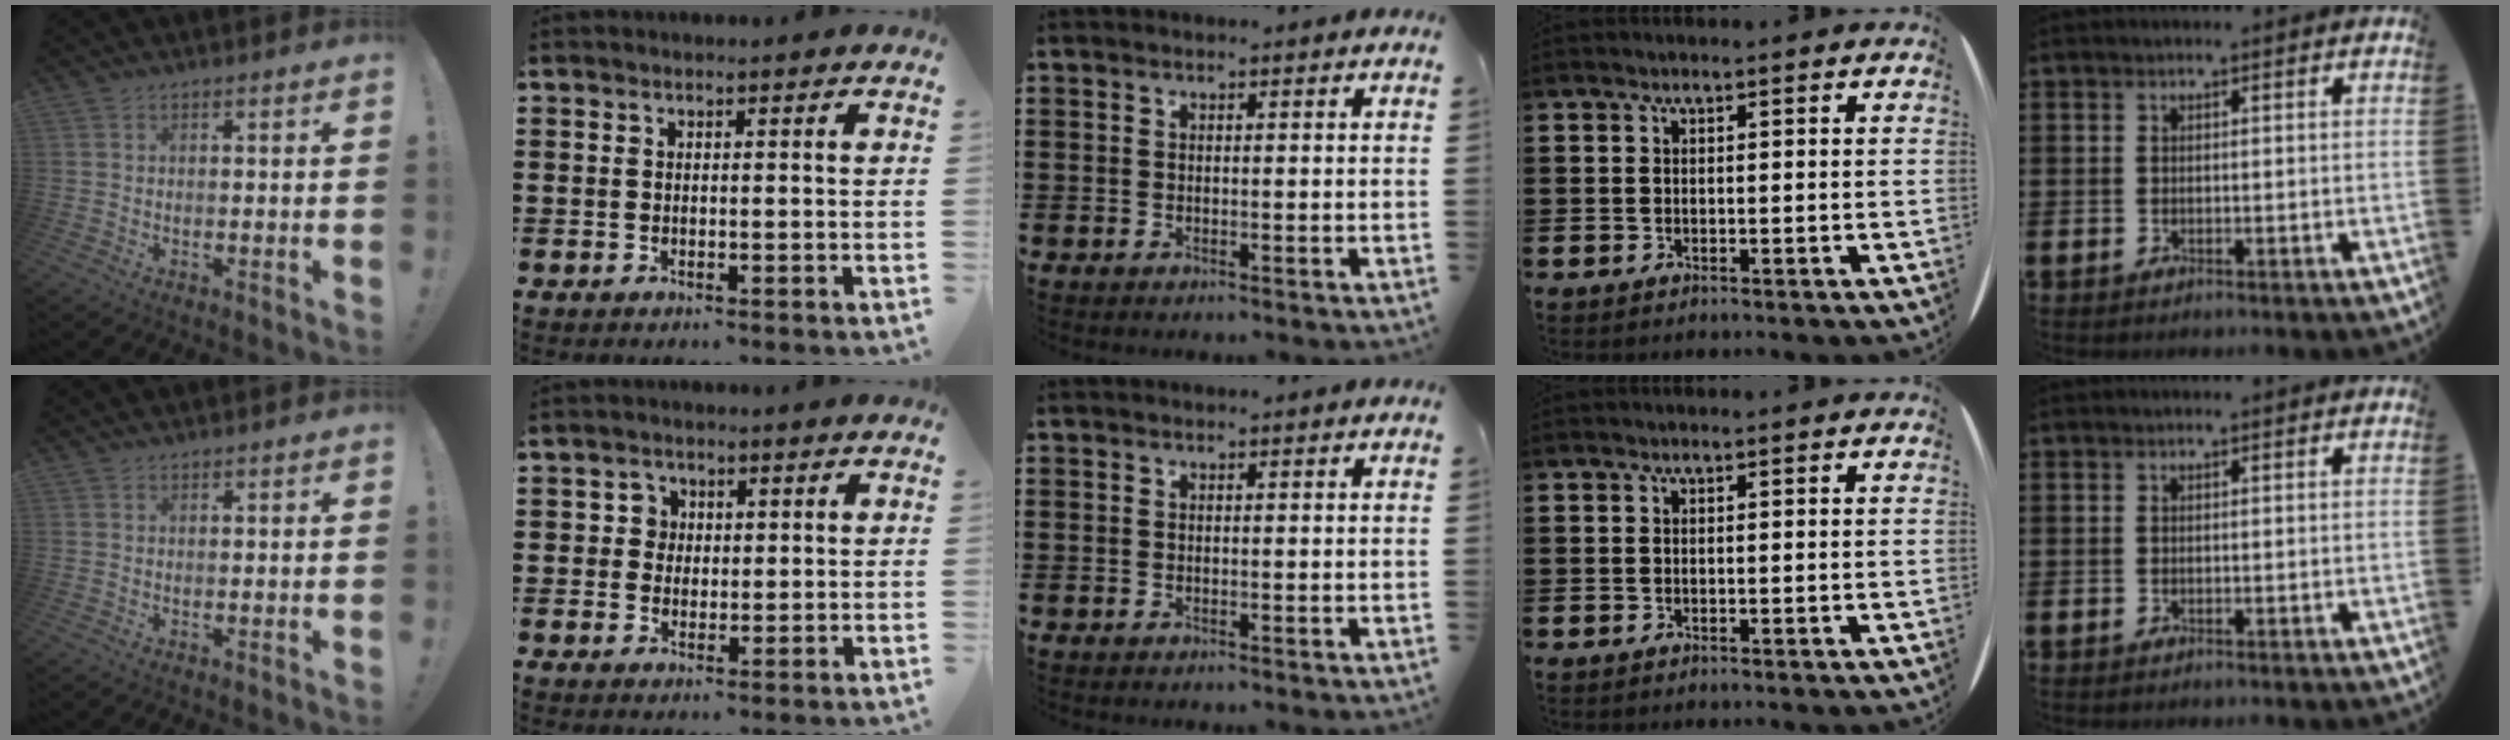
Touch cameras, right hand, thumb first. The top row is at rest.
{"thumb": {"total": 0.6, "force": [0.6, 0.1, -0.1], "torque": [0.002, 0.000, 0.012]}, "index": {"total": 2.6, "force": [0.5, 2.4, 0.9], "torque": [-0.028, 0.010, 0.005]}}